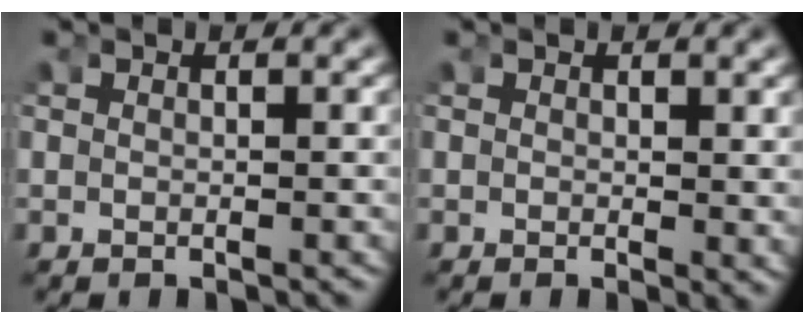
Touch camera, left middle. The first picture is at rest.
{"total": 0.7, "force": [0.2, 0.4, 0.5], "torque": [-0.004, -0.006, 0.005]}